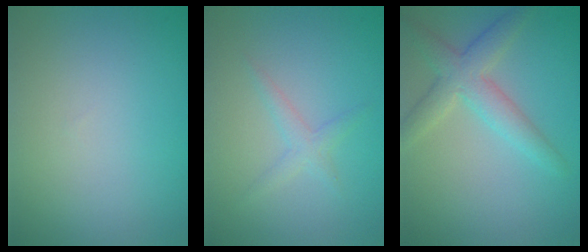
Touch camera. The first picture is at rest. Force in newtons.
{"total": 1.4, "press": 1.4, "slide": 0.1}
{"total": 3.8, "press": 3.8, "slide": 0.1}